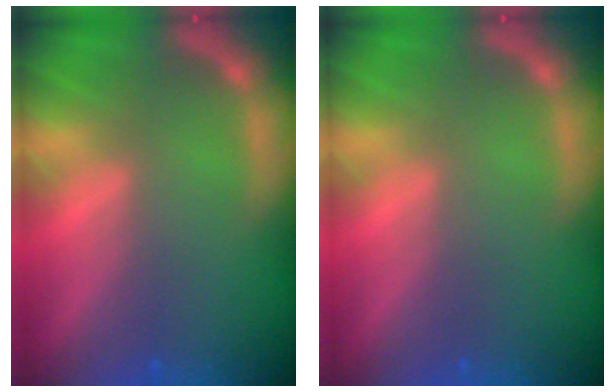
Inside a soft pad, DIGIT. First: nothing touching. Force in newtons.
{"total": 0.0}